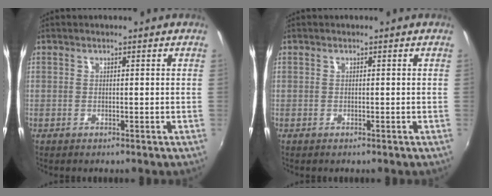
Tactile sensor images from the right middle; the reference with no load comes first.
{"total": 0.0}